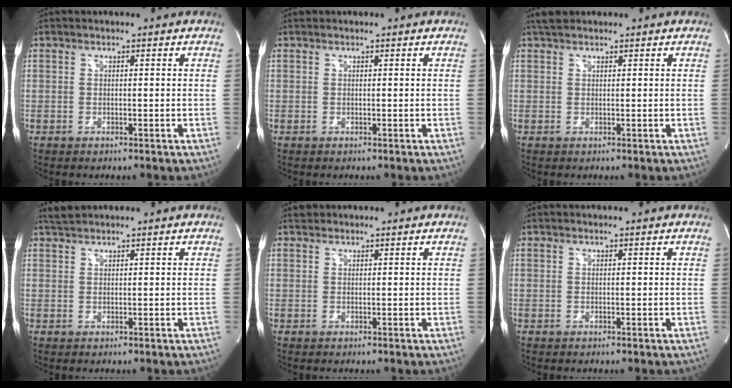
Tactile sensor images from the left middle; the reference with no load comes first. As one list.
[{"total": 0.0}, {"total": 2.0, "force": [1.8, 0.7, 0.6], "torque": [-0.016, 0.015, 0.033]}, {"total": 1.6, "force": [1.5, -0.1, 0.2], "torque": [-0.011, 0.011, 0.037]}, {"total": 0.7, "force": [0.6, 0.3, -0.1], "torque": [-0.005, 0.008, 0.011]}, {"total": 0.0}]